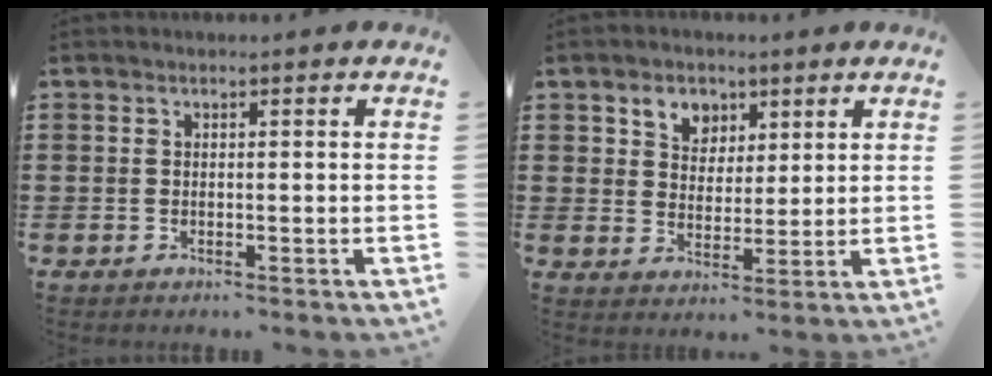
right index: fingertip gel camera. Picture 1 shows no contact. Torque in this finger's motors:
{"motor_torque": [0.13, 0.00, 0.40, 0.03]}